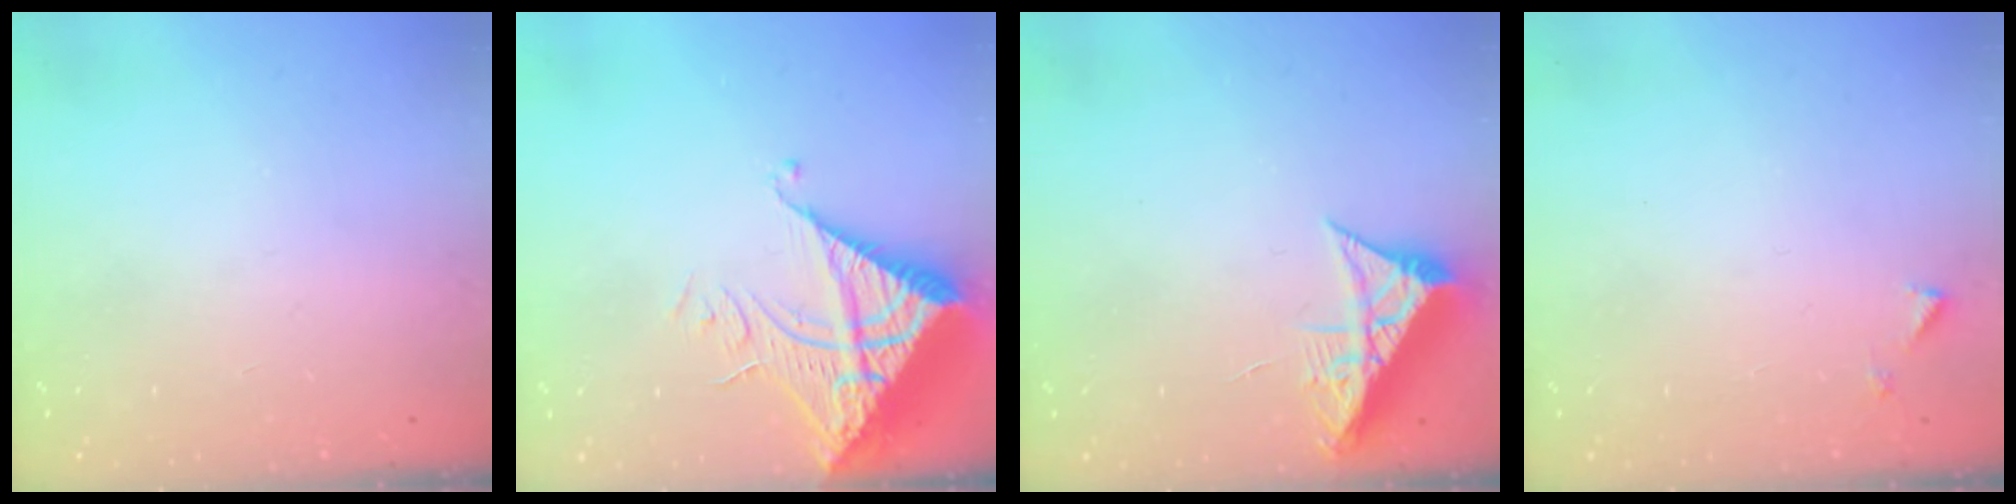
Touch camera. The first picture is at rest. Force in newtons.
{"total": 12.1, "press": 12.0, "slide": 1.3}
{"total": 7.7, "press": 7.7, "slide": 0.4}
{"total": 3.2, "press": 3.2, "slide": 0.3}